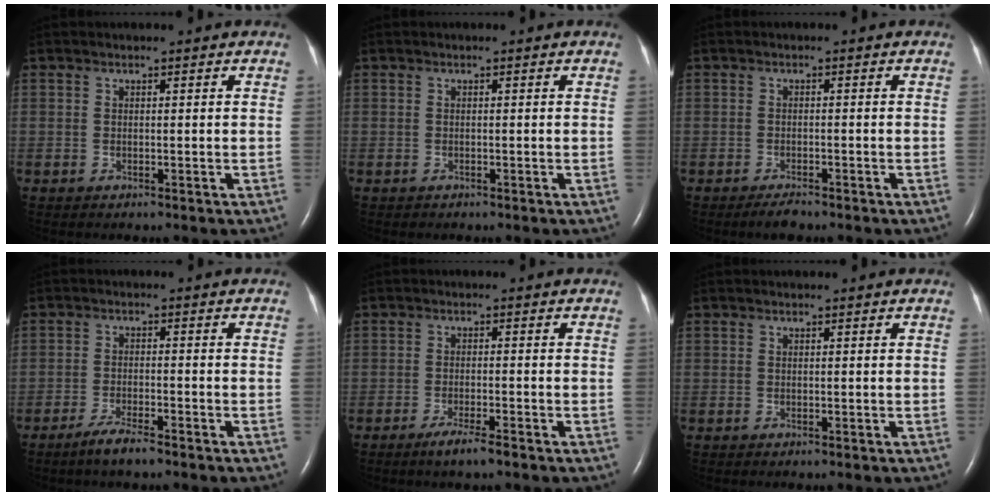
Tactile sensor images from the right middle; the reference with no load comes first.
{"total": 0.0}
{"total": 2.0, "force": [-1.7, 0.4, 1.0], "torque": [-0.028, -0.005, -0.027]}
{"total": 3.9, "force": [-3.0, 0.3, 2.4], "torque": [-0.056, -0.006, -0.057]}
{"total": 3.4, "force": [-2.4, 0.1, 2.4], "torque": [-0.051, -0.007, -0.045]}
{"total": 0.0}